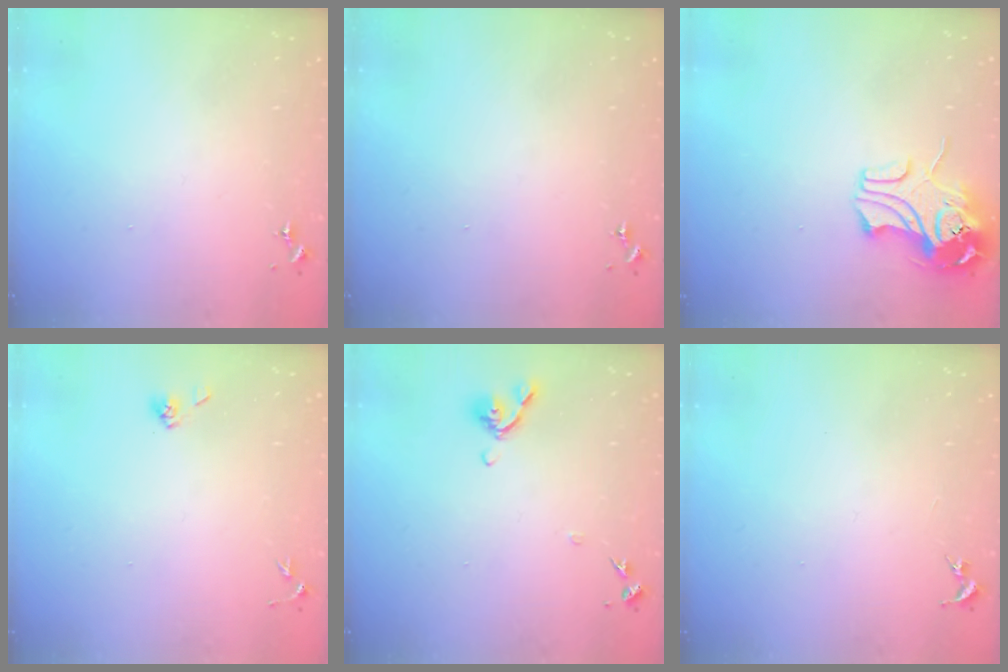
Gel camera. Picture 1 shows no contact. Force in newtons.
{"total": 0.0}
{"total": 10.8, "press": 10.6, "slide": 1.6}
{"total": 4.2, "press": 3.9, "slide": 1.6}
{"total": 7.9, "press": 7.8, "slide": 1.5}
{"total": 0.0}